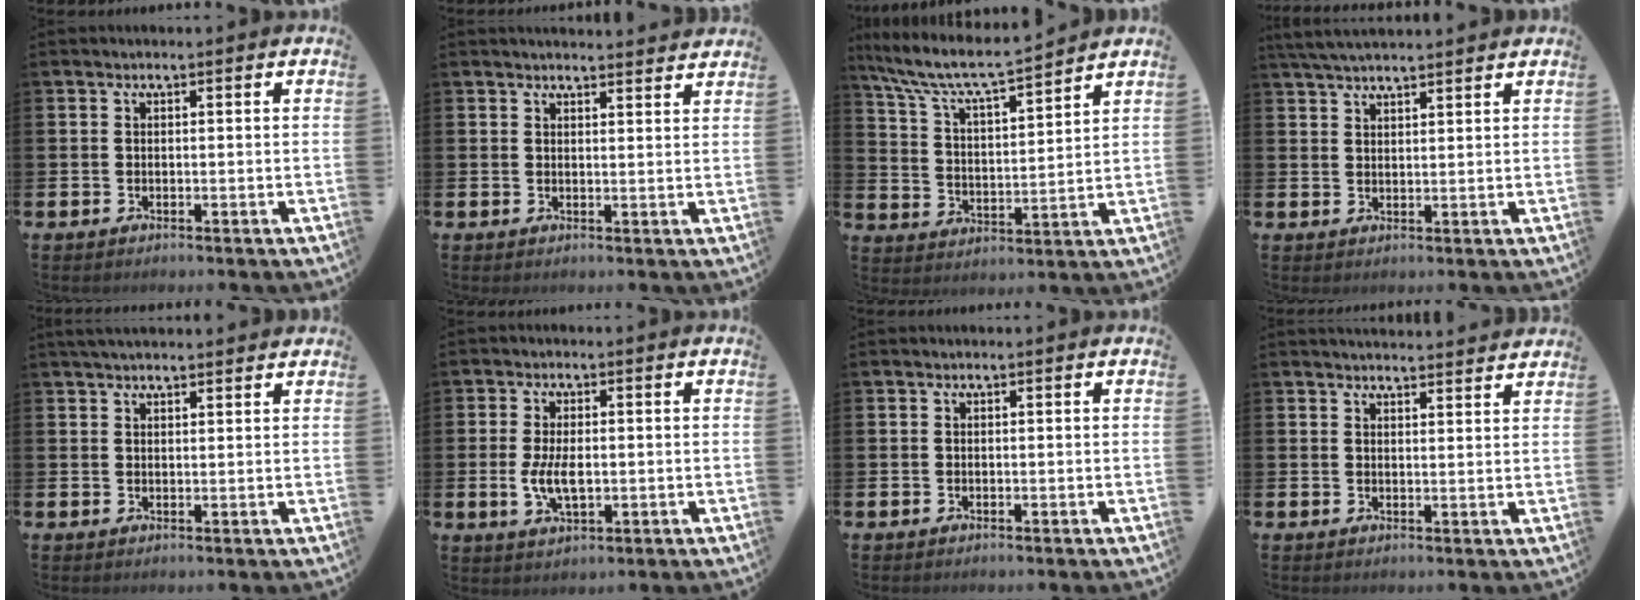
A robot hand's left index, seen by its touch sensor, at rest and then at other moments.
{"total": 2.4, "force": [2.4, 0.1, -0.1], "torque": [0.010, -0.019, 0.040]}
{"total": 7.6, "force": [7.0, 0.5, 2.8], "torque": [-0.086, -0.051, 0.118]}
{"total": 3.9, "force": [3.7, 0.4, 1.0], "torque": [-0.025, -0.011, 0.068]}
{"total": 2.6, "force": [2.4, 0.5, 0.6], "torque": [-0.012, -0.004, 0.043]}
{"total": 4.8, "force": [-0.3, 2.5, 4.1], "torque": [-0.080, 0.003, -0.008]}
{"total": 0.0}
{"total": 2.9, "force": [2.9, 0.2, 0.0], "torque": [0.007, -0.021, 0.049]}